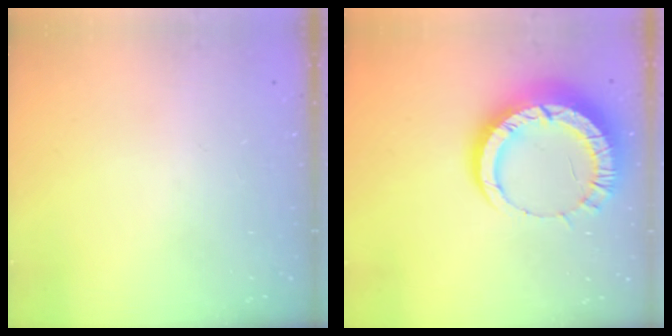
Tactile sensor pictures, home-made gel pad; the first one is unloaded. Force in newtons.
{"total": 13.2, "press": 13.1, "slide": 1.3}